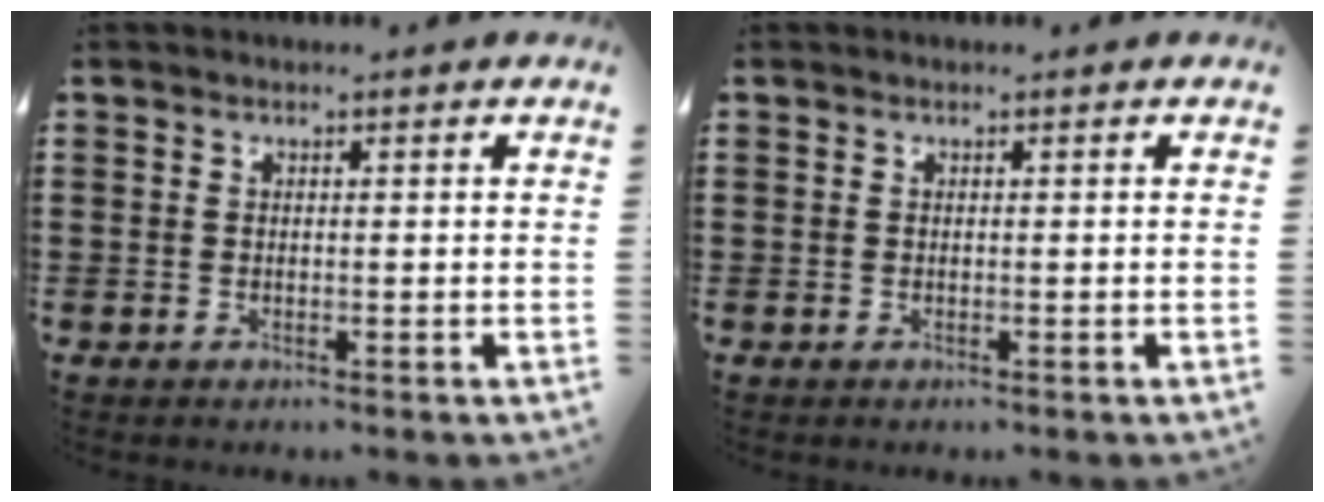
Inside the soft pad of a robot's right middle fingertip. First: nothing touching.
{"total": 0.0}